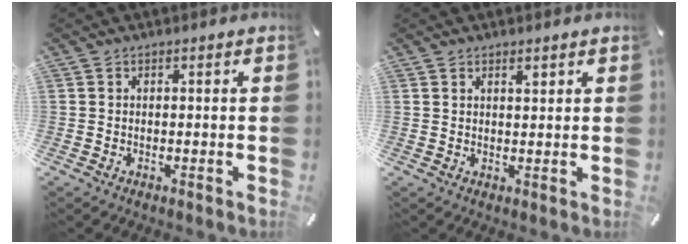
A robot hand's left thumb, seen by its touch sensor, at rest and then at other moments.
{"total": 1.6, "force": [1.3, 0.4, 0.8], "torque": [-0.009, -0.005, 0.022]}